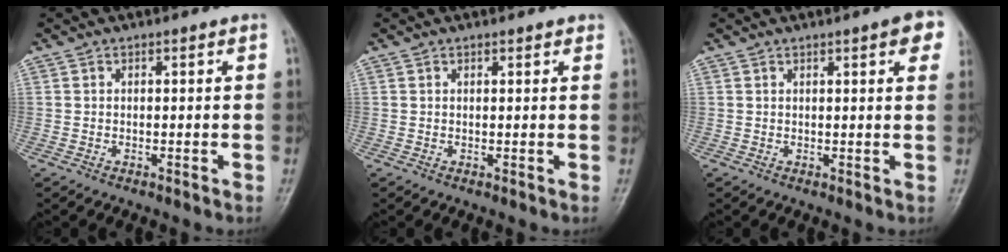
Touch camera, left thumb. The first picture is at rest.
{"total": 1.1, "force": [0.9, 0.4, 0.6], "torque": [-0.007, -0.002, 0.009]}
{"total": 5.5, "force": [2.7, 1.2, 4.6], "torque": [-0.043, -0.002, 0.026]}